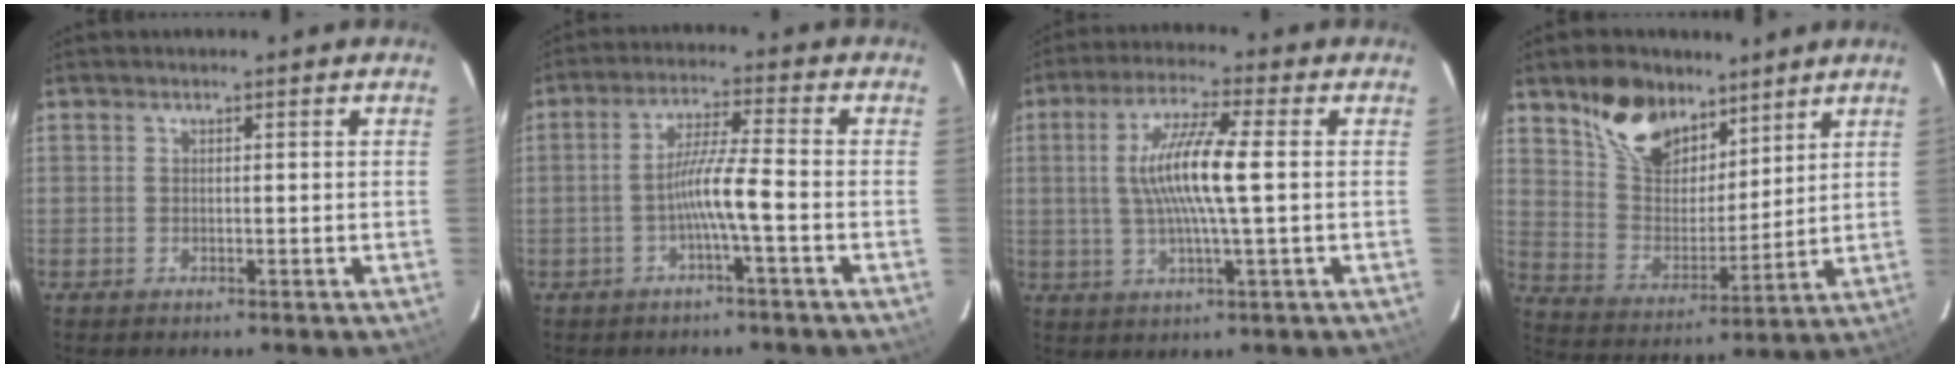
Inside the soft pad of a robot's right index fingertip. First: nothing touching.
{"total": 6.1, "force": [-2.4, -0.7, 5.6], "torque": [-0.113, 0.006, -0.043]}
{"total": 10.9, "force": [0.5, 0.6, 10.9], "torque": [-0.208, 0.002, 0.009]}
{"total": 14.4, "force": [9.7, 8.3, 6.7], "torque": [-0.138, 0.018, 0.185]}